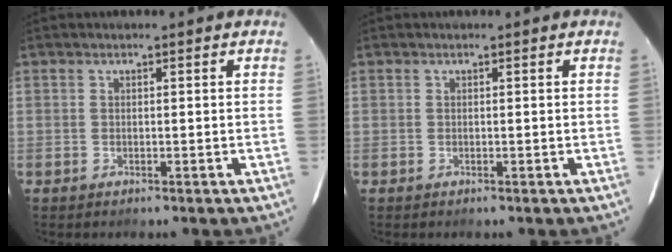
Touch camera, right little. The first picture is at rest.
{"total": 0.0}